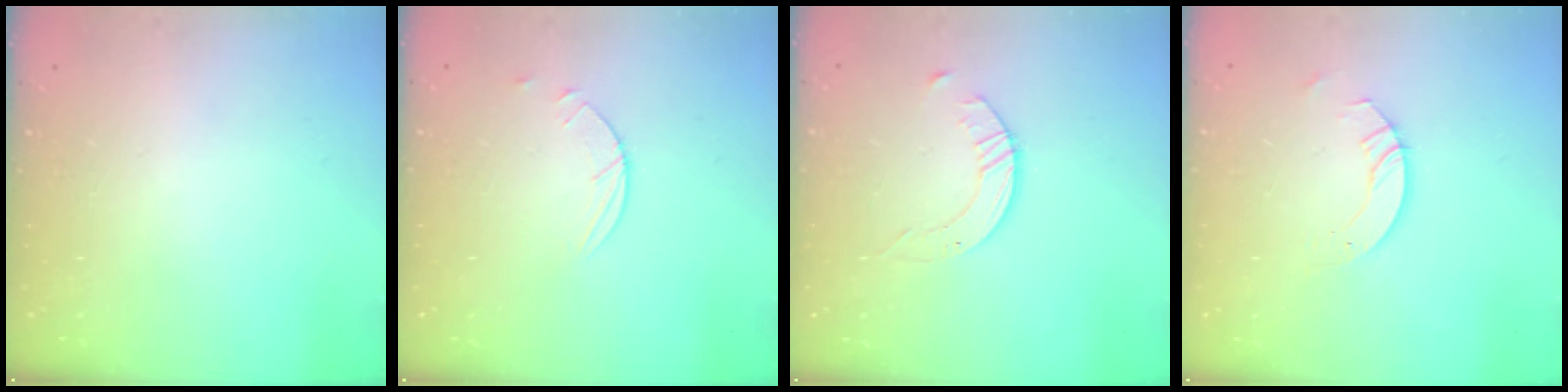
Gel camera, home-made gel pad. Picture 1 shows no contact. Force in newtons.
{"total": 2.9, "press": 2.8, "slide": 0.3}
{"total": 2.6, "press": 2.6, "slide": 0.3}
{"total": 4.8, "press": 4.8, "slide": 0.4}